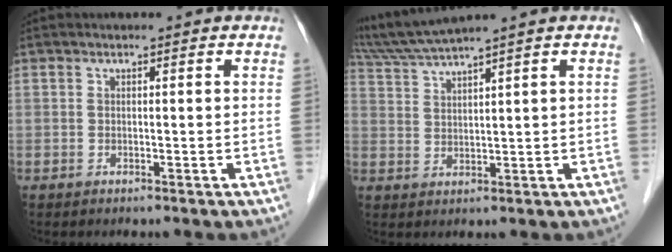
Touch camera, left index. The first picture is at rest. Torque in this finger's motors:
{"motor_torque": [0.42, -0.53, 0.05, 0.08]}